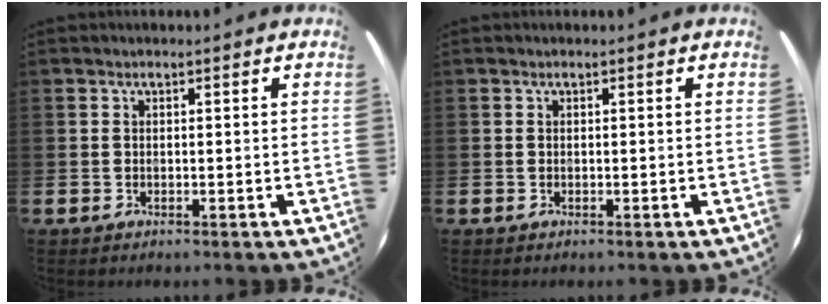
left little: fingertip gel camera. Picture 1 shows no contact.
{"total": 0.0}